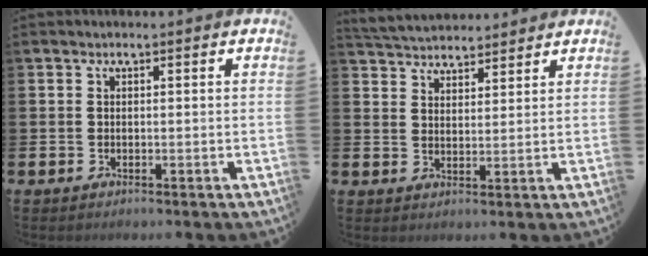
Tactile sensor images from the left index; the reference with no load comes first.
{"total": 4.4, "force": [4.3, 0.8, -0.1], "torque": [-0.018, -0.019, 0.079]}